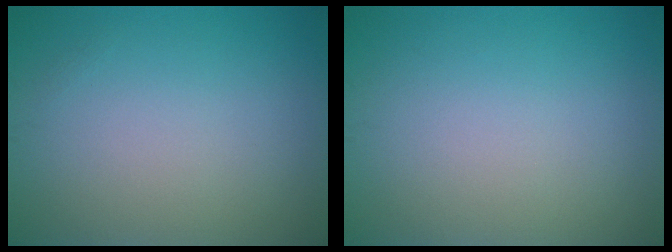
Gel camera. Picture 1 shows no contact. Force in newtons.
{"total": 0.0}